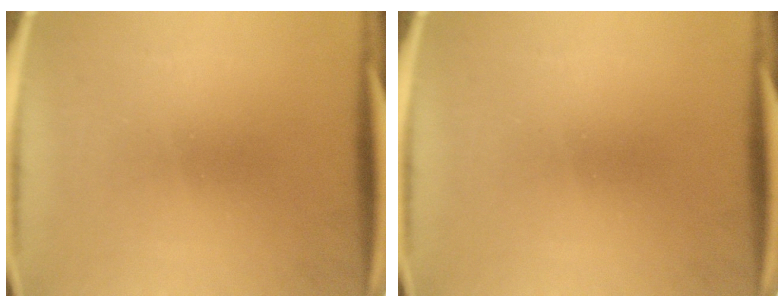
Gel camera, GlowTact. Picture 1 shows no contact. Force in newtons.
{"total": 0.0}